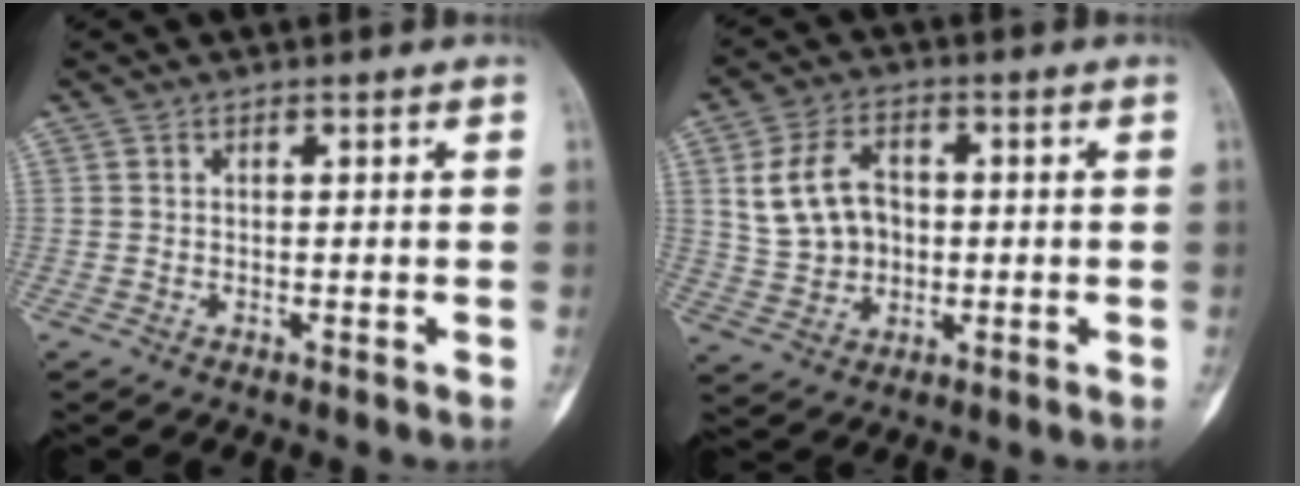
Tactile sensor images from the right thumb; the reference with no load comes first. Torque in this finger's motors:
{"motor_torque": [-0.06, 0.21, 0.52, -0.36, 0.03]}